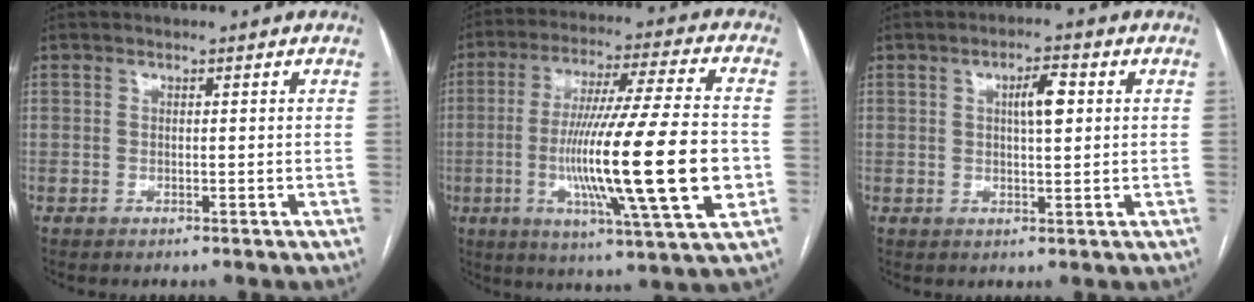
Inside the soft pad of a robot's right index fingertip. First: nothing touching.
{"total": 22.4, "force": [-3.9, 0.5, 22.0], "torque": [-0.371, -0.018, -0.071]}
{"total": 4.2, "force": [1.1, 0.9, 4.0], "torque": [-0.067, 0.008, 0.018]}